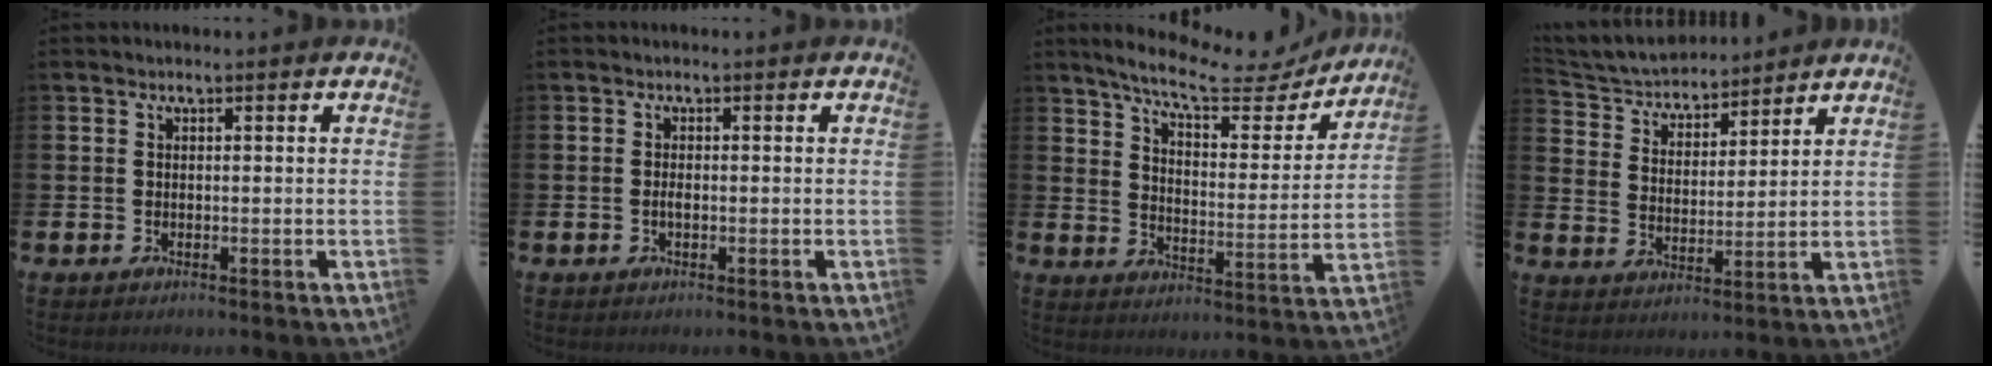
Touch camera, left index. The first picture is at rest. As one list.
[{"total": 0.8, "force": [-0.3, 0.3, 0.7], "torque": [-0.020, 0.002, -0.004]}, {"total": 8.9, "force": [7.8, 2.0, 3.7], "torque": [-0.086, -0.055, 0.128]}, {"total": 4.9, "force": [4.6, 1.5, 0.4], "torque": [-0.039, -0.032, 0.078]}]